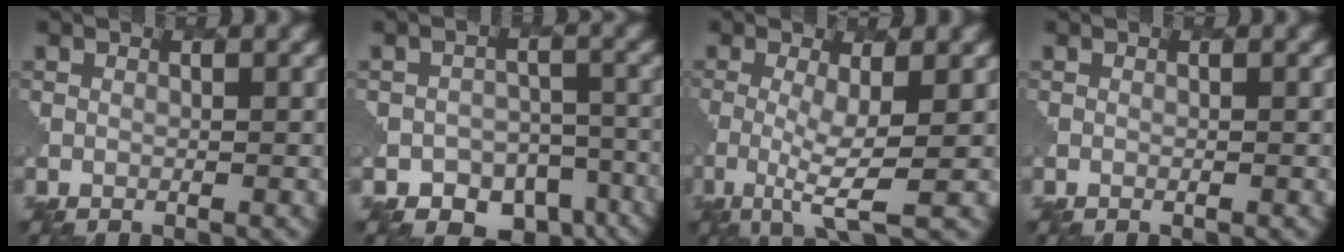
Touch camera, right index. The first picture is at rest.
{"total": 9.0, "force": [-6.5, 5.6, 2.5], "torque": [-0.011, -0.011, -0.074]}
{"total": 3.8, "force": [-0.4, 0.7, 3.7], "torque": [-0.078, -0.009, -0.012]}
{"total": 0.0}